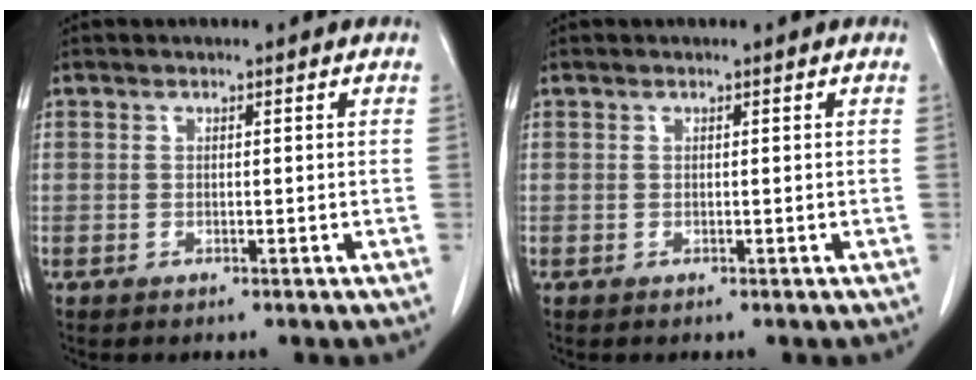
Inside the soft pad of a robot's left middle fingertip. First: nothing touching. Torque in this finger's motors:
{"motor_torque": [-0.05, -0.29, -0.05, -0.01]}